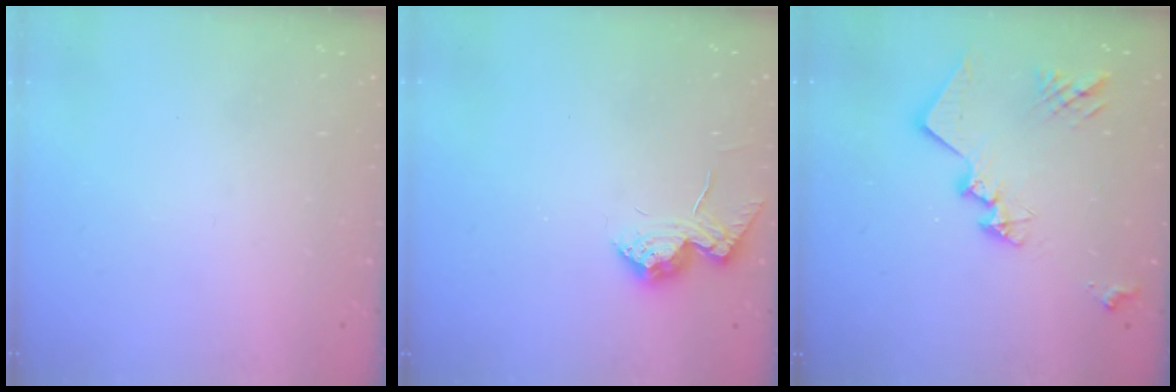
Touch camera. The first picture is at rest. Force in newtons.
{"total": 12.1, "press": 12.1, "slide": 0.5}
{"total": 15.2, "press": 15.2, "slide": 0.4}